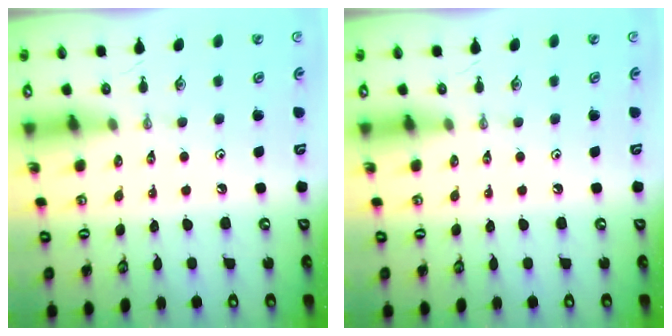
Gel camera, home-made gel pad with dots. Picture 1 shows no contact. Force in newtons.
{"total": 0.0}